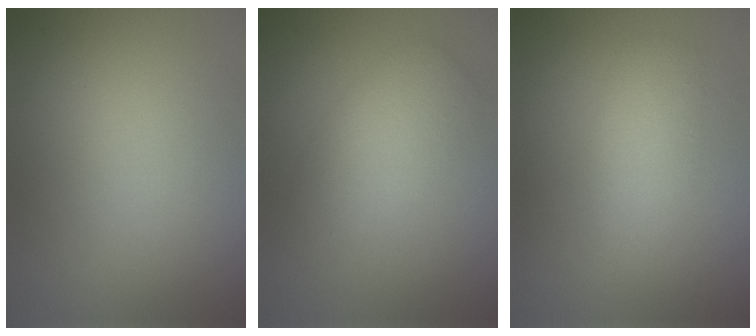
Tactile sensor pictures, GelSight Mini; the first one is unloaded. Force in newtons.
{"total": 3.6, "press": 3.6, "slide": 0.1}
{"total": 2.5, "press": 2.5, "slide": 0.0}